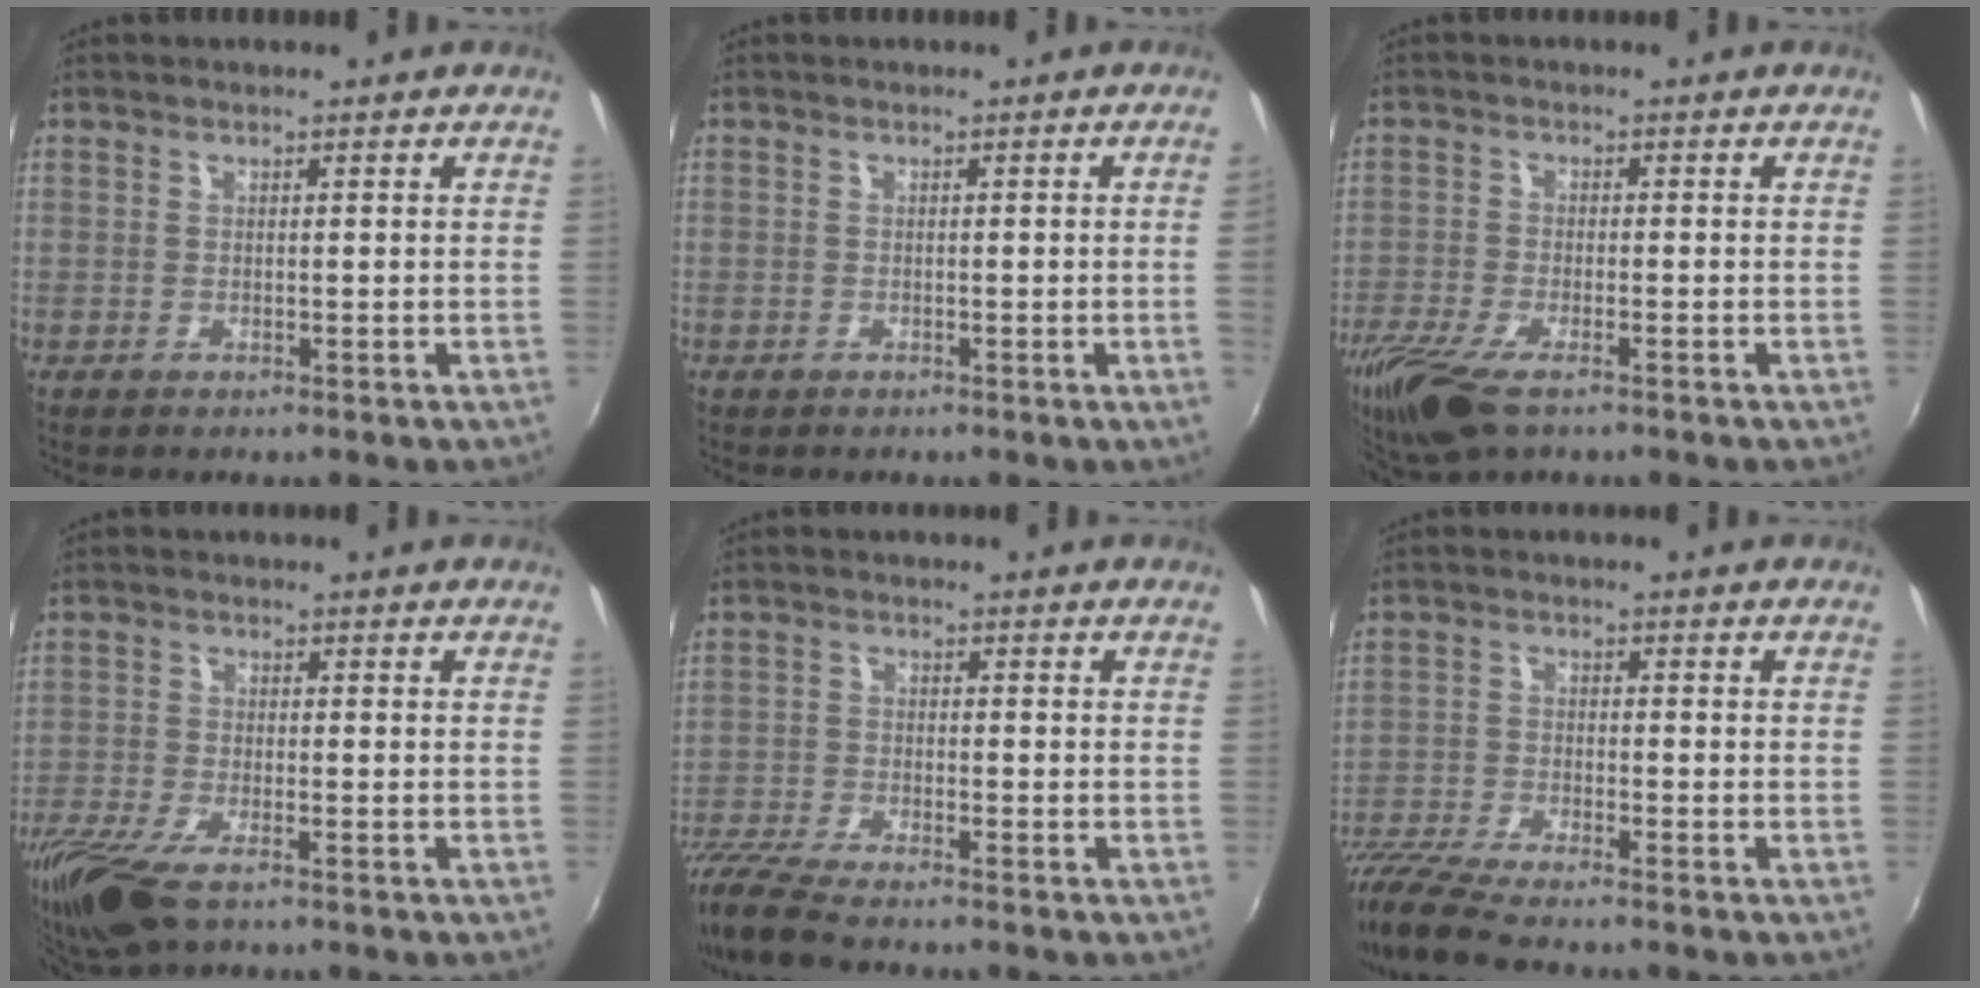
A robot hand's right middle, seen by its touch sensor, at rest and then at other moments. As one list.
[{"total": 1.1, "force": [-0.2, -0.7, 0.8], "torque": [-0.011, -0.004, -0.002]}, {"total": 11.4, "force": [-7.6, 3.8, 7.6], "torque": [-0.183, -0.044, -0.146]}, {"total": 12.2, "force": [-8.2, 4.2, 8.0], "torque": [-0.192, -0.048, -0.156]}, {"total": 9.5, "force": [-8.4, 0.9, 4.3], "torque": [-0.113, -0.027, -0.164]}, {"total": 9.7, "force": [-8.6, 0.7, 4.3], "torque": [-0.111, -0.023, -0.169]}]